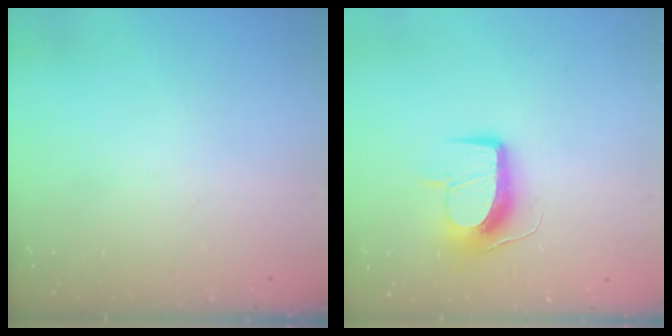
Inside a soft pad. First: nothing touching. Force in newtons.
{"total": 12.7, "press": 12.7, "slide": 0.5}